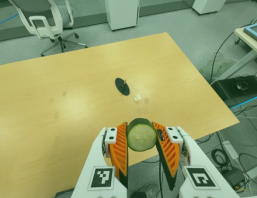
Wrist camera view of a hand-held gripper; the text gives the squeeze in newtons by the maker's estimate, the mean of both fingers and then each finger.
{"total": 11.2, "left": 10.1, "right": 12.3}